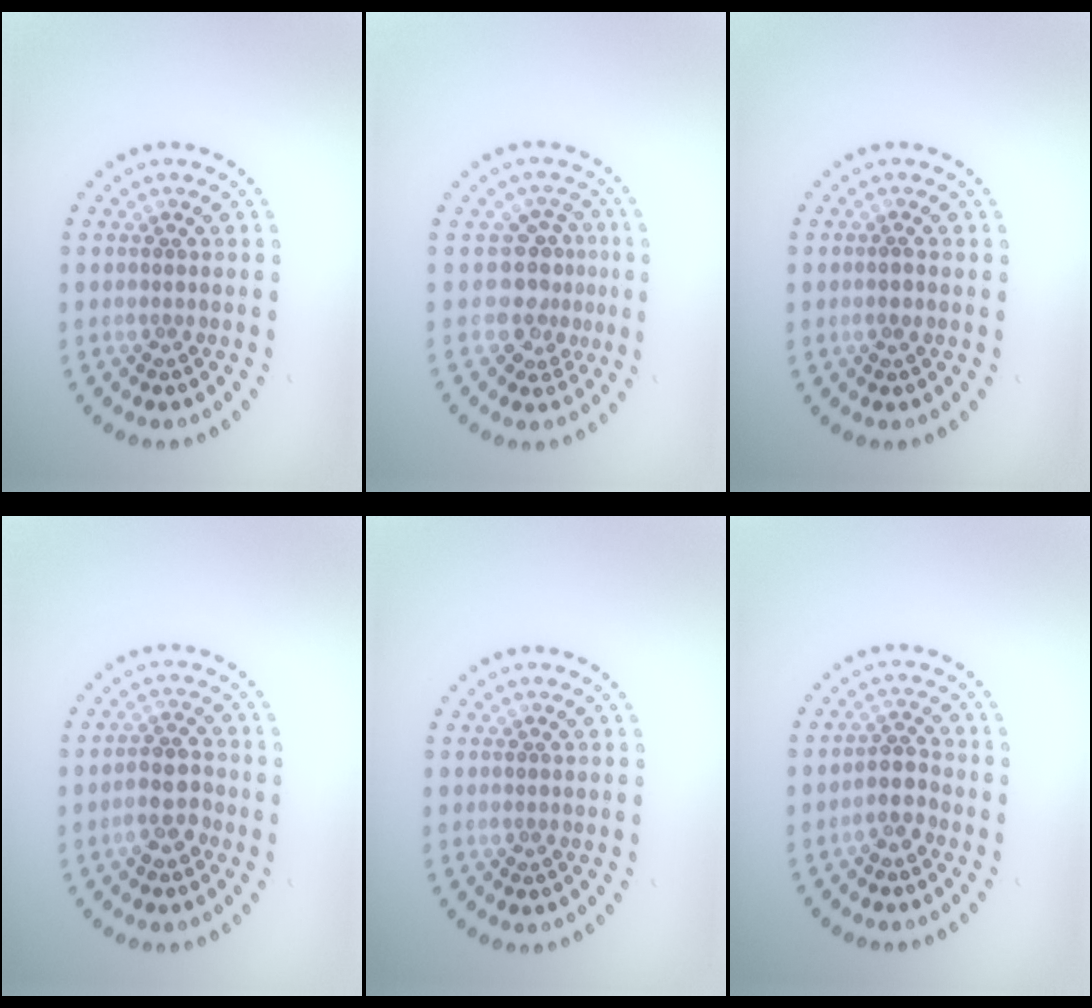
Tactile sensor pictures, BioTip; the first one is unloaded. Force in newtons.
{"total": 3.2, "press": 2.5, "slide": 2.0}
{"total": 0.7, "press": 0.6, "slide": 0.4}
{"total": 2.8, "press": 2.6, "slide": 0.8}
{"total": 0.0}
{"total": 2.2, "press": 1.9, "slide": 1.2}